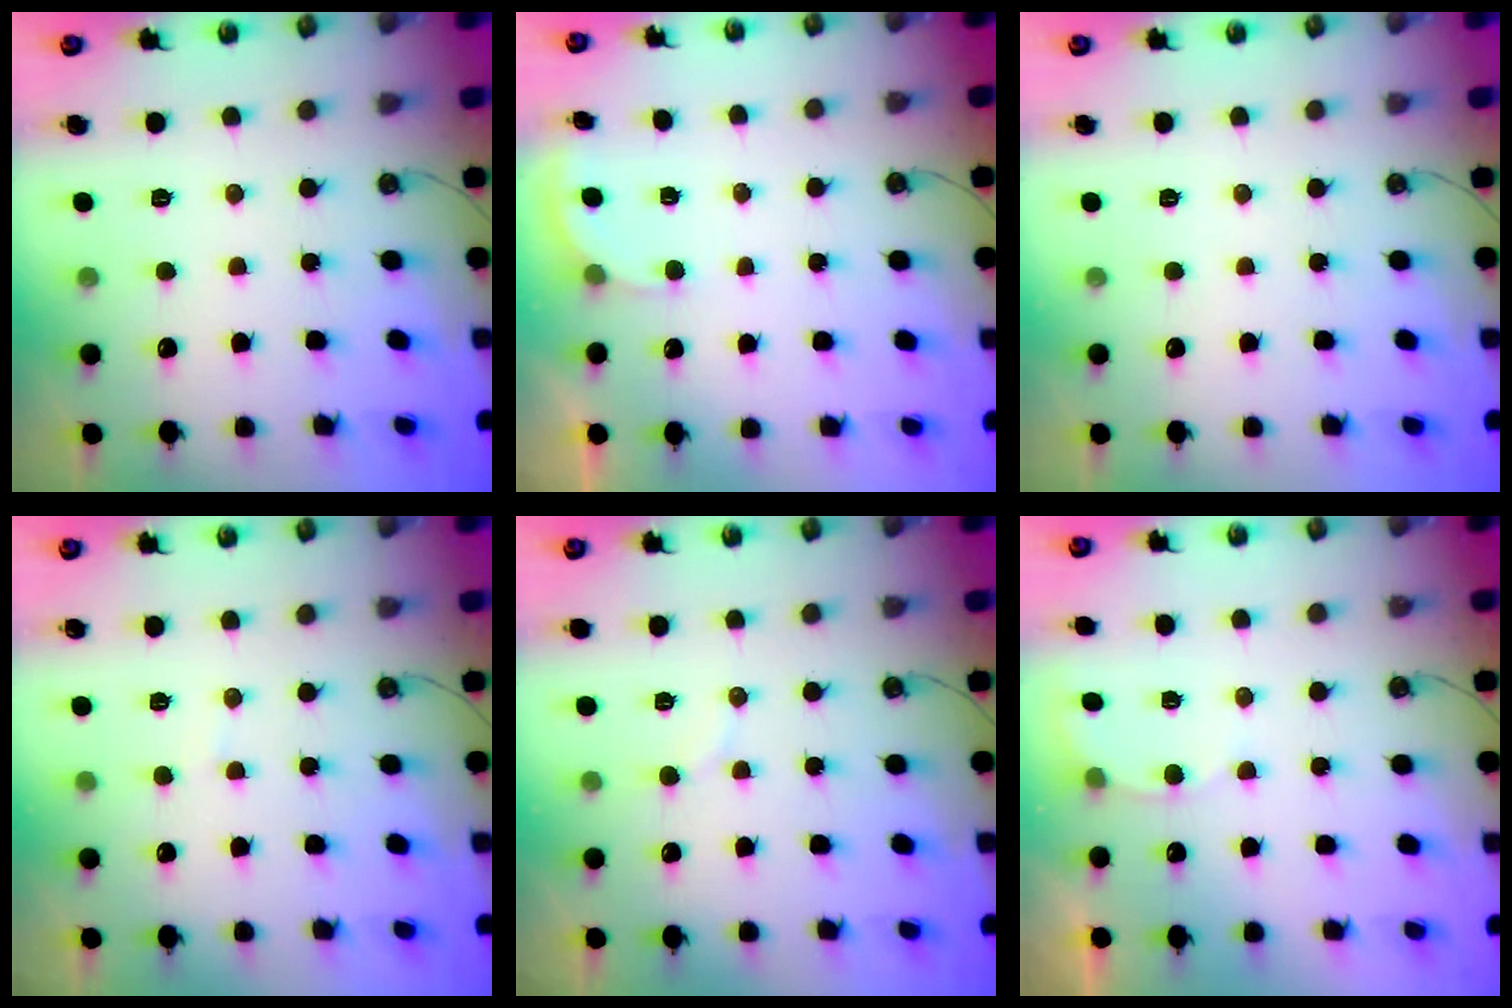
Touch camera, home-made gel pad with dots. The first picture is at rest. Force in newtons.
{"total": 2.5, "press": 2.4, "slide": 0.4}
{"total": 0.0}
{"total": 3.3, "press": 3.3, "slide": 0.3}
{"total": 4.4, "press": 4.4, "slide": 0.3}
{"total": 5.0, "press": 4.7, "slide": 1.4}